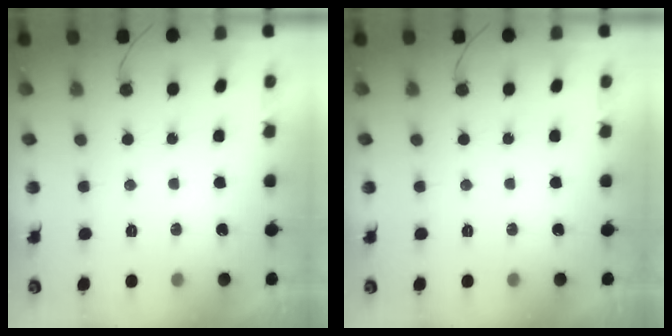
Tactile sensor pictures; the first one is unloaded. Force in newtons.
{"total": 0.0}